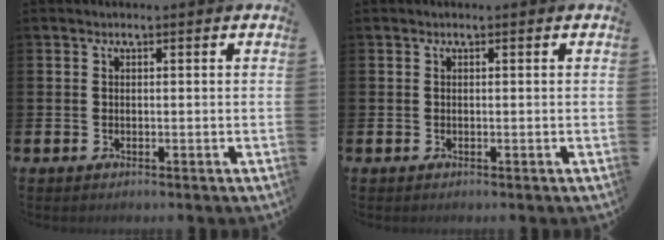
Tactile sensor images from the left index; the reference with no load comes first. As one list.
[{"total": 0.0}]